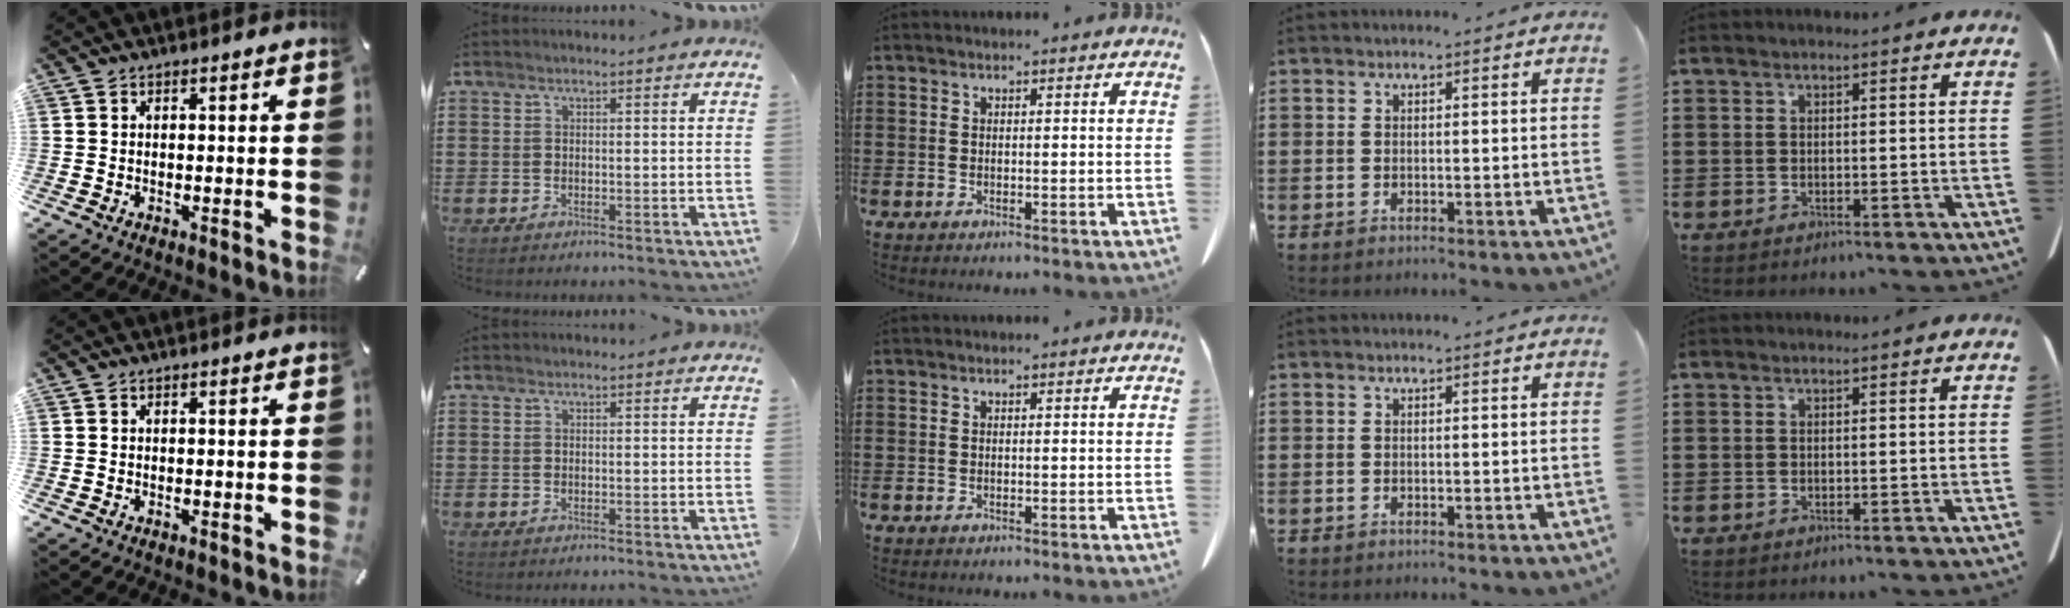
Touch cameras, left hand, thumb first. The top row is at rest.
{}